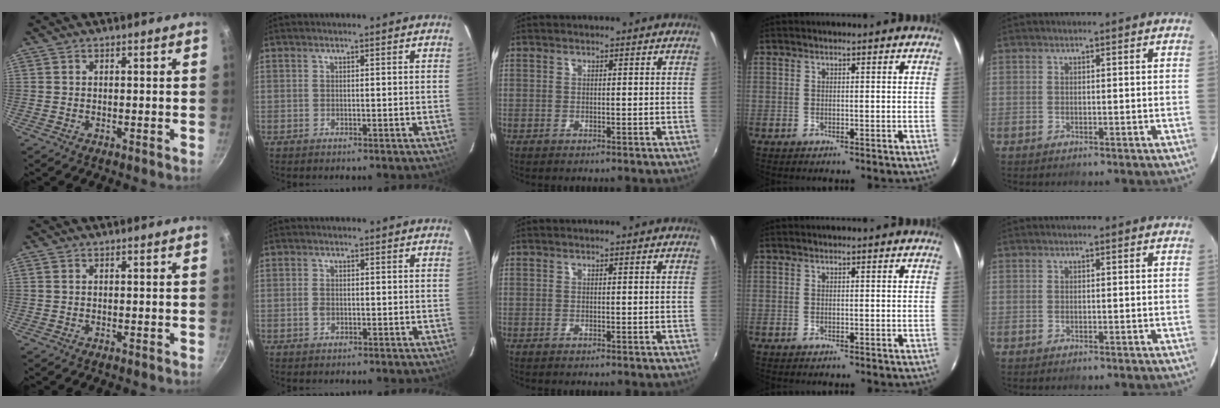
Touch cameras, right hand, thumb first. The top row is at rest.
{"thumb": {"total": 0.7, "force": [0.3, 0.5, 0.4], "torque": [-0.008, 0.002, 0.004]}, "index": {"total": 1.8, "force": [-0.4, 1.2, 1.2], "torque": [-0.026, 0.002, -0.008]}}